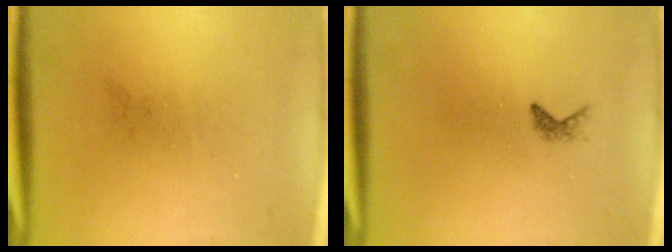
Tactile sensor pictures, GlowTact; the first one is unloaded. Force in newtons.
{"total": 0.6}